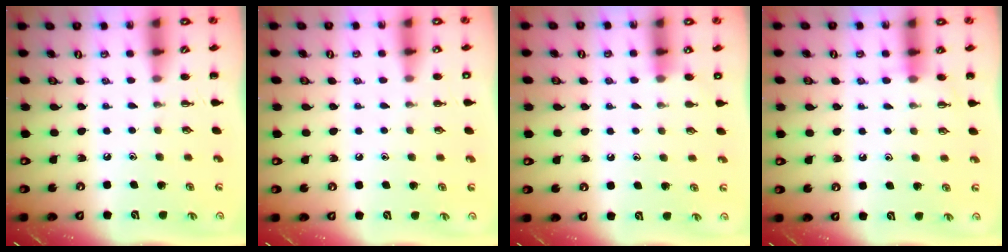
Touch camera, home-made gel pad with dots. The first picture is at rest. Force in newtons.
{"total": 2.1, "press": 2.0, "slide": 0.6}
{"total": 4.8, "press": 4.5, "slide": 1.6}
{"total": 4.3, "press": 4.1, "slide": 1.2}